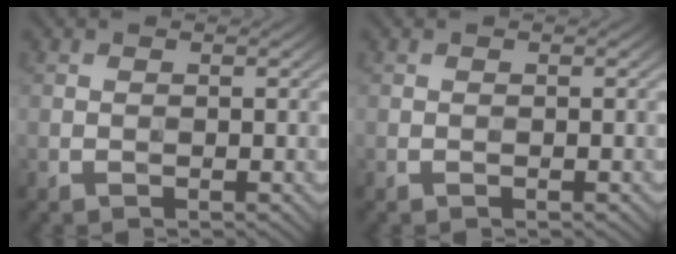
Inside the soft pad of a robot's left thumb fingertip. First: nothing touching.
{"total": 0.0}